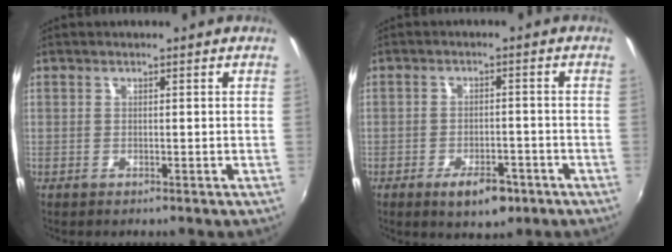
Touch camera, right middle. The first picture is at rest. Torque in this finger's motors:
{"motor_torque": [1.11, -1.02, 0.38, 0.10]}